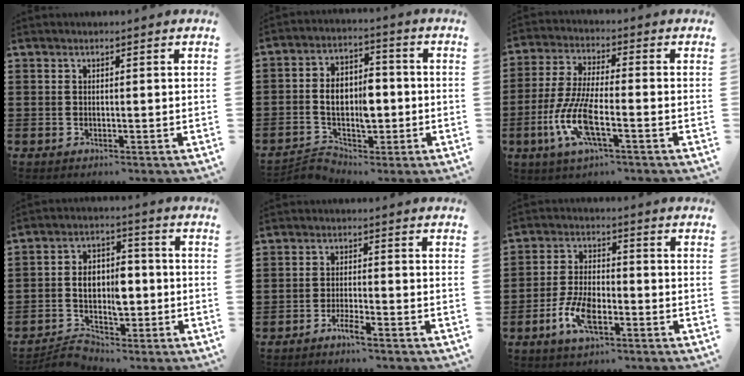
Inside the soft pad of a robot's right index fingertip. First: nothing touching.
{"total": 8.8, "force": [-1.2, 6.0, 6.4], "torque": [-0.117, 0.011, -0.024]}
{"total": 9.6, "force": [-3.8, 2.6, 8.4], "torque": [-0.200, -0.019, -0.075]}
{"total": 8.0, "force": [-1.9, 5.6, 5.3], "torque": [-0.090, 0.014, -0.036]}
{"total": 2.2, "force": [-1.9, 0.0, 1.1], "torque": [-0.026, -0.001, -0.038]}
{"total": 7.3, "force": [-3.2, 3.2, 5.7], "torque": [-0.136, -0.007, -0.063]}